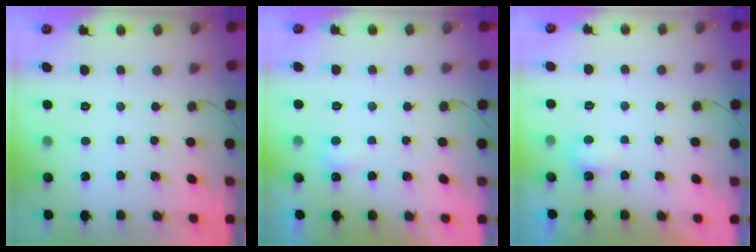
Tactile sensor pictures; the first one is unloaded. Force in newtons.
{"total": 2.5, "press": 2.4, "slide": 0.5}
{"total": 3.2, "press": 3.1, "slide": 0.8}